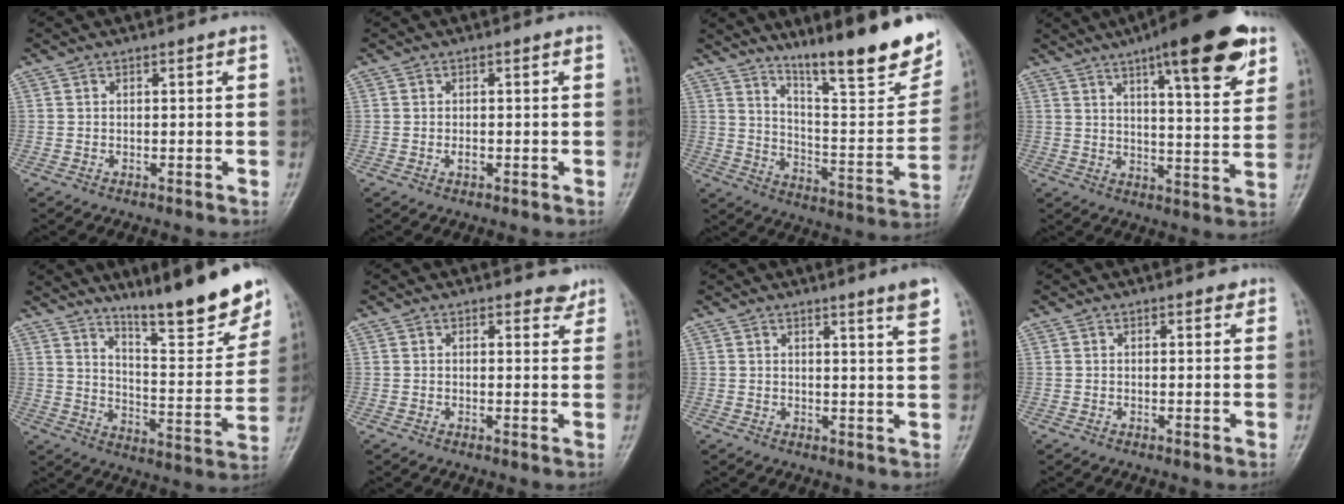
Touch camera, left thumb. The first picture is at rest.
{"total": 1.0, "force": [-0.1, 0.6, 0.8], "torque": [-0.010, -0.001, -0.002]}
{"total": 22.9, "force": [15.9, 4.2, 15.9], "torque": [-0.204, -0.089, 0.250]}
{"total": 18.4, "force": [10.8, 4.6, 14.2], "torque": [-0.174, -0.042, 0.155]}
{"total": 18.3, "force": [13.8, 3.0, 11.7], "torque": [-0.133, -0.095, 0.219]}
{"total": 2.5, "force": [2.2, 1.1, 0.6], "torque": [0.010, -0.016, 0.021]}
{"total": 4.4, "force": [3.1, -0.4, 3.1], "torque": [-0.038, -0.028, 0.042]}
{"total": 1.3, "force": [1.0, 0.6, 0.6], "torque": [-0.003, -0.005, 0.010]}